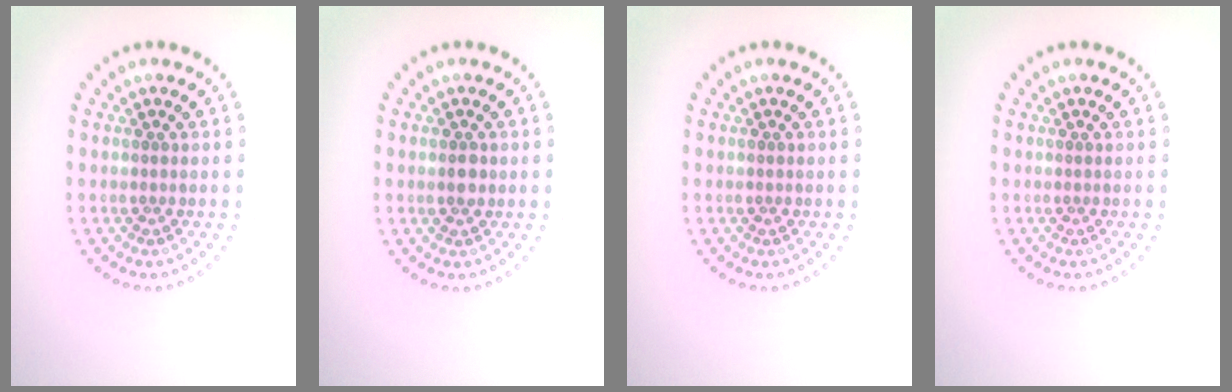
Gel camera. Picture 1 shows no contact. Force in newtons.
{"total": 1.2, "press": 1.2, "slide": 0.1}
{"total": 0.5, "press": 0.5, "slide": 0.1}
{"total": 0.0}